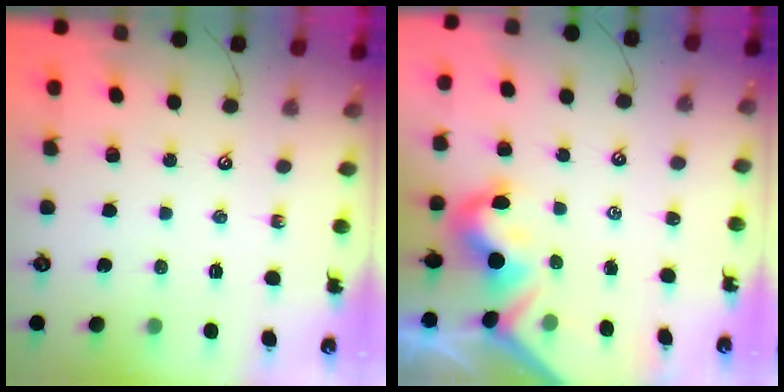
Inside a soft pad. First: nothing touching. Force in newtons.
{"total": 6.0, "press": 5.9, "slide": 1.0}